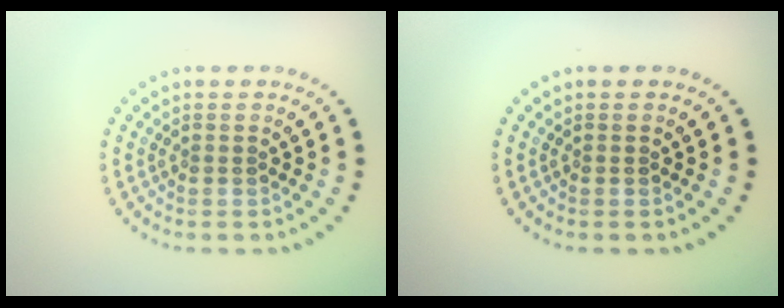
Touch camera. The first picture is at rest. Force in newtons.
{"total": 0.0}